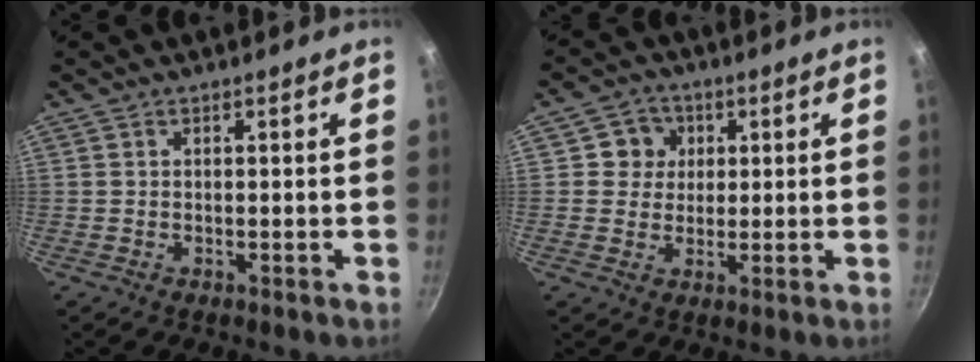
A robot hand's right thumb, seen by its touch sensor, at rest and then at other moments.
{"total": 5.4, "force": [1.3, 5.1, 1.1], "torque": [0.023, 0.004, 0.013]}